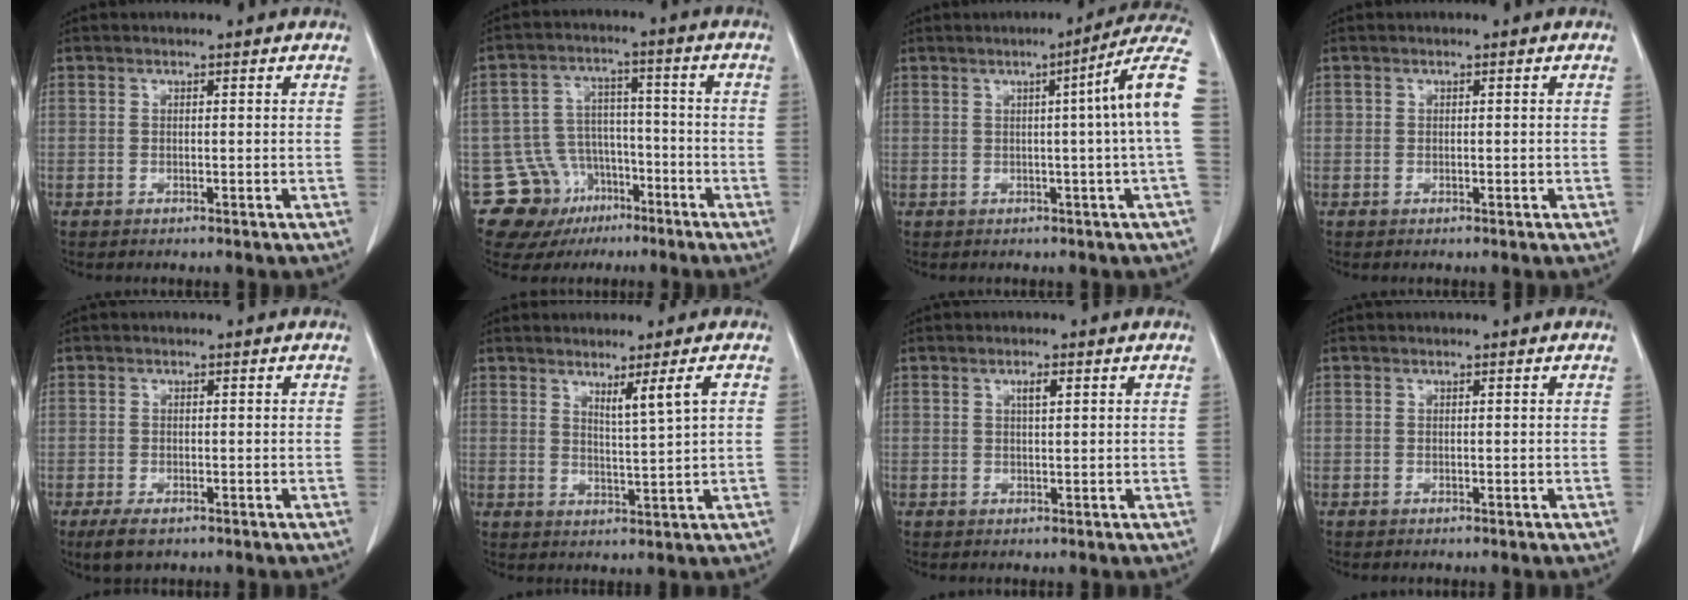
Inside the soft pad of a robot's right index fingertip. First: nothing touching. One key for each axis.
{"total": 13.1, "fx": -7.4, "fy": 10.6, "fz": 2.5, "tx": -0.052, "ty": 0.058, "tz": -0.105}
{"total": 9.7, "fx": 0.7, "fy": -1.9, "fz": 9.5, "tx": -0.106, "ty": 0.015, "tz": 0.001}
{"total": 0.5, "fx": -0.1, "fy": 0.3, "fz": 0.4, "tx": -0.008, "ty": 0.004, "tz": 0.000}
{"total": 3.1, "fx": -1.8, "fy": 1.6, "fz": 1.9, "tx": -0.042, "ty": -0.005, "tz": -0.024}
{"total": 3.8, "fx": 1.8, "fy": -1.0, "fz": 3.2, "tx": -0.055, "ty": -0.017, "tz": 0.036}
{"total": 1.6, "fx": 0.7, "fy": 0.2, "fz": 1.4, "tx": -0.026, "ty": 0.000, "tz": 0.011}
{"total": 0.0}